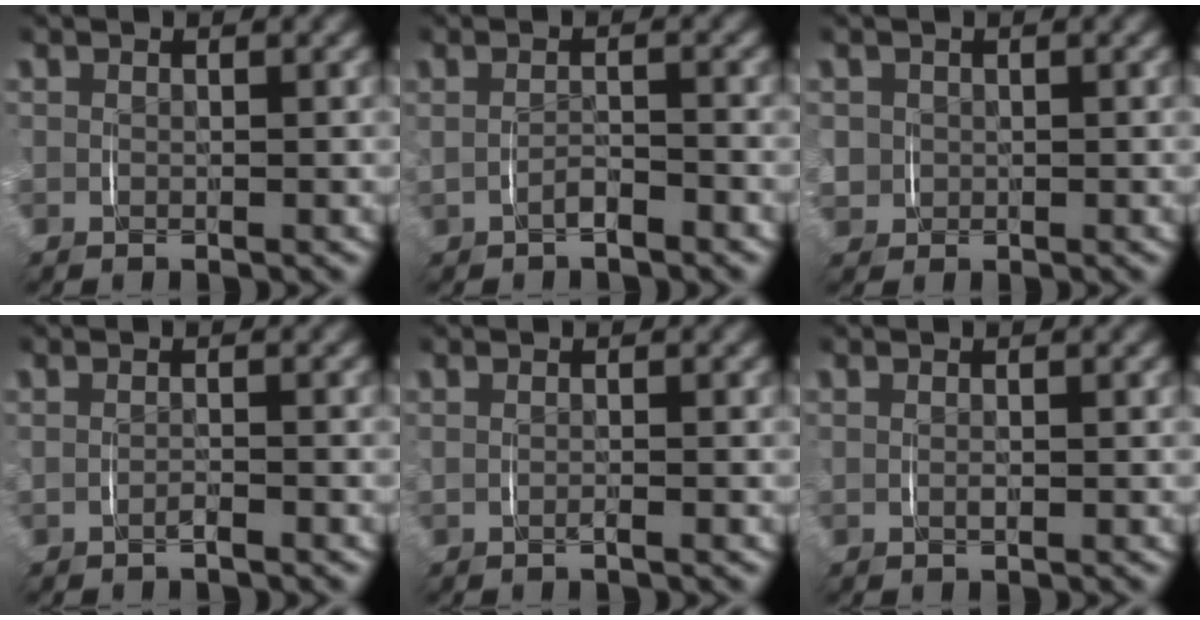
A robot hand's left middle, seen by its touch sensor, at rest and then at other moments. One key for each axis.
{"total": 1.7, "fx": -1.0, "fy": 1.0, "fz": 1.0, "tx": -0.022, "ty": 0.002, "tz": -0.020}
{"total": 2.5, "fx": -0.1, "fy": 2.4, "fz": 0.7, "tx": -0.034, "ty": -0.008, "tz": 0.003}
{"total": 1.1, "fx": -0.3, "fy": 0.6, "fz": 0.8, "tx": -0.018, "ty": 0.005, "tz": -0.009}
{"total": 0.9, "fx": 0.1, "fy": 0.4, "fz": 0.8, "tx": -0.017, "ty": 0.003, "tz": 0.000}
{"total": 0.7, "fx": 0.2, "fy": 0.2, "fz": 0.6, "tx": -0.012, "ty": 0.000, "tz": 0.006}